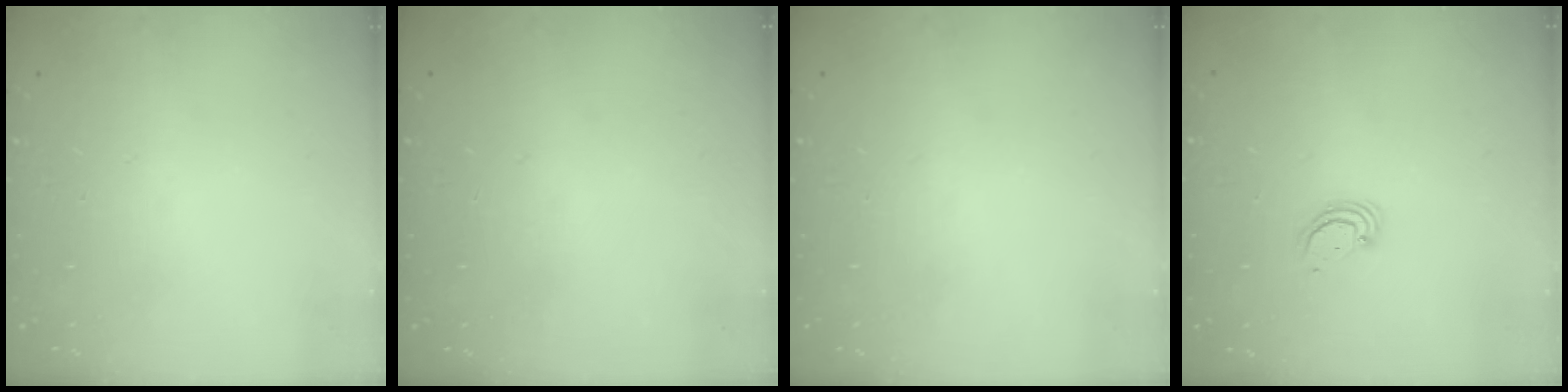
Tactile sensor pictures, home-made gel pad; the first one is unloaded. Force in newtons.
{"total": 0.0}
{"total": 0.0}
{"total": 2.4, "press": 2.4, "slide": 0.2}